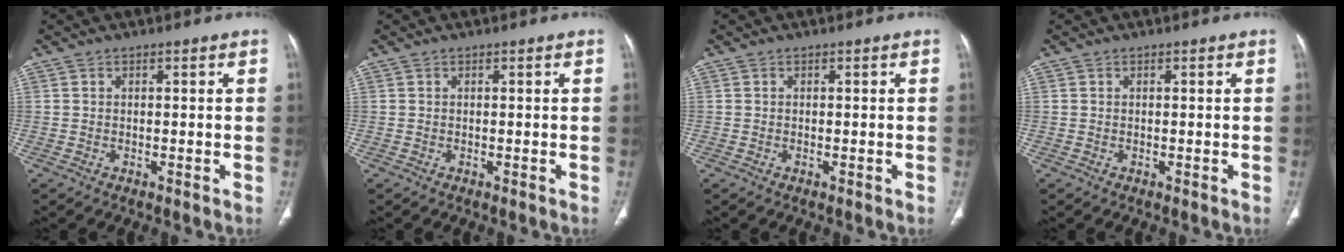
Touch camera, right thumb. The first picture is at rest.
{"total": 0.0}
{"total": 0.0}
{"total": 0.0}